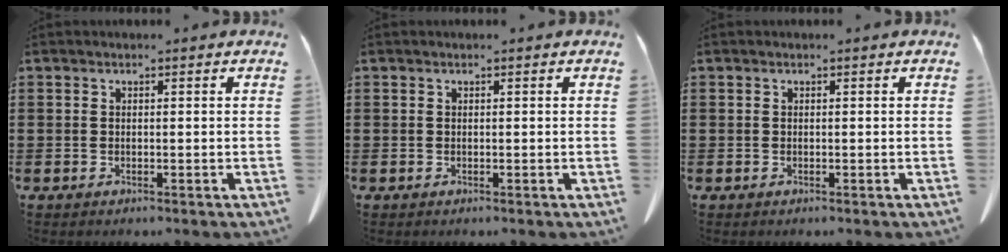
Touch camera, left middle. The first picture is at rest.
{"total": 0.0}
{"total": 0.0}